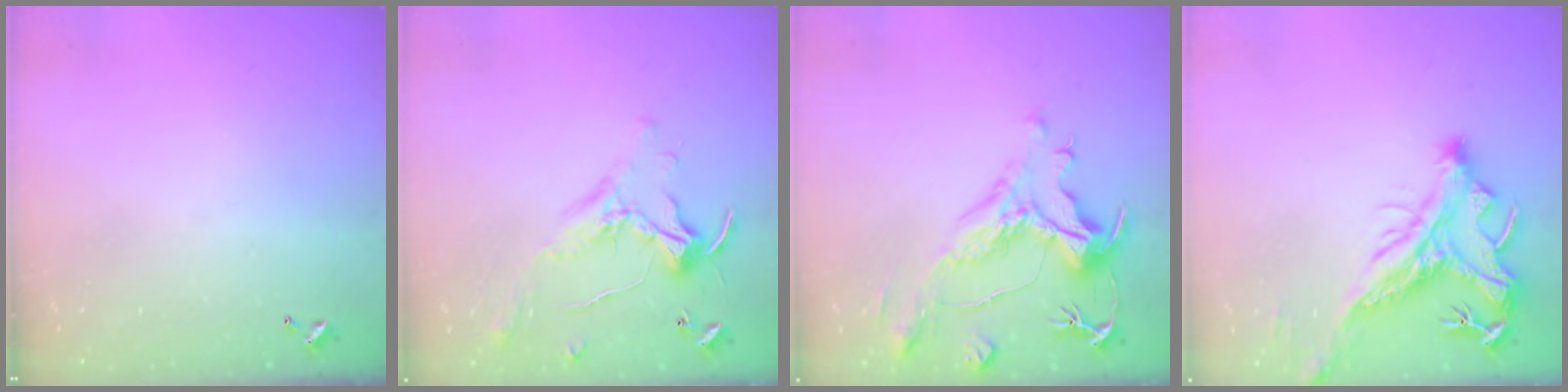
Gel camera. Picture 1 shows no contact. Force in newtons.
{"total": 0.8, "press": 0.8, "slide": 0.2}
{"total": 1.9, "press": 0.8, "slide": 1.7}
{"total": 4.1, "press": 3.8, "slide": 1.5}